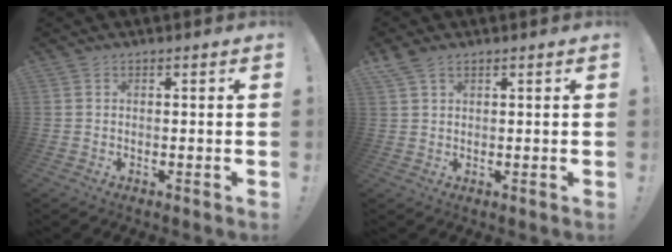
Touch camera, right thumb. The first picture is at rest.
{"total": 3.4, "force": [2.4, 1.6, 1.8], "torque": [-0.031, -0.011, 0.046]}